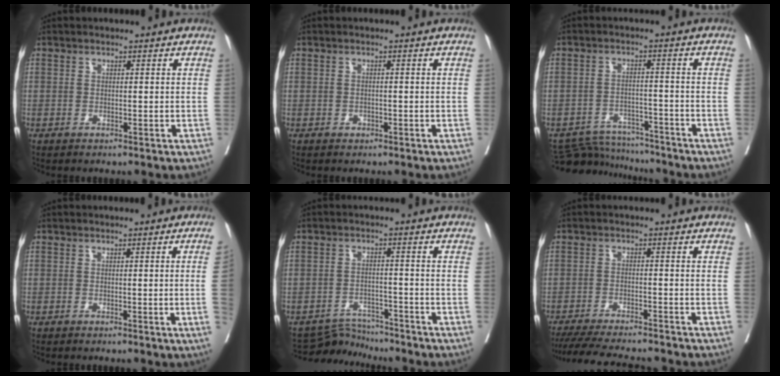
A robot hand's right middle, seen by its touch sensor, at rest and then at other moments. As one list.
[{"total": 0.7, "force": [-0.4, 0.5, 0.2], "torque": [-0.002, 0.003, -0.008]}, {"total": 8.5, "force": [-8.3, 1.8, -0.1], "torque": [0.003, 0.006, -0.132]}, {"total": 2.5, "force": [-0.4, -1.0, 2.3], "torque": [-0.025, -0.002, -0.005]}, {"total": 4.7, "force": [-4.5, 0.4, -1.4], "torque": [0.023, 0.004, -0.074]}, {"total": 12.8, "force": [-11.6, 1.5, 5.2], "torque": [-0.079, -0.017, -0.169]}]